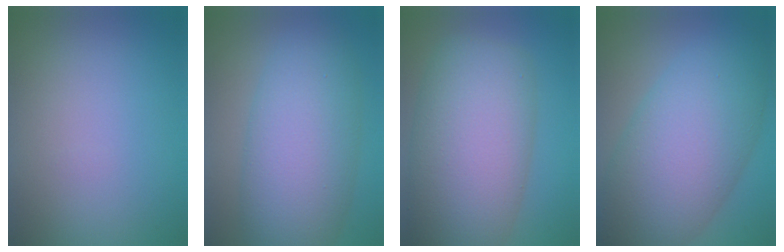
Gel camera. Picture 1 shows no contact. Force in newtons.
{"total": 9.5, "press": 9.5, "slide": 0.1}
{"total": 11.9, "press": 11.9, "slide": 0.3}
{"total": 11.9, "press": 11.9, "slide": 0.5}